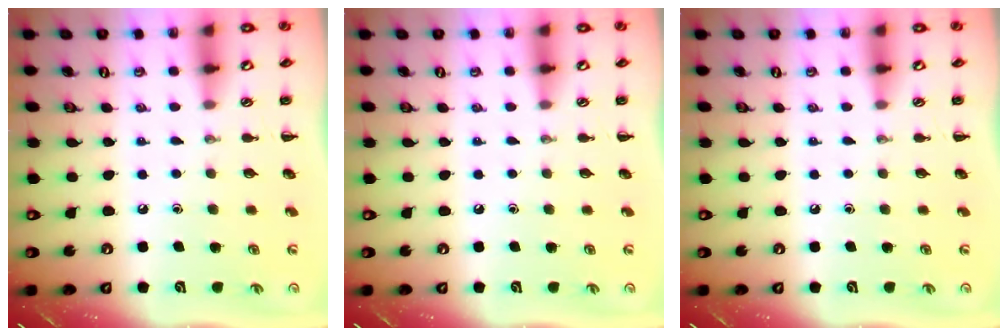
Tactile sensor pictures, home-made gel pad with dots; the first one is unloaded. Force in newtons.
{"total": 0.0}
{"total": 0.0}